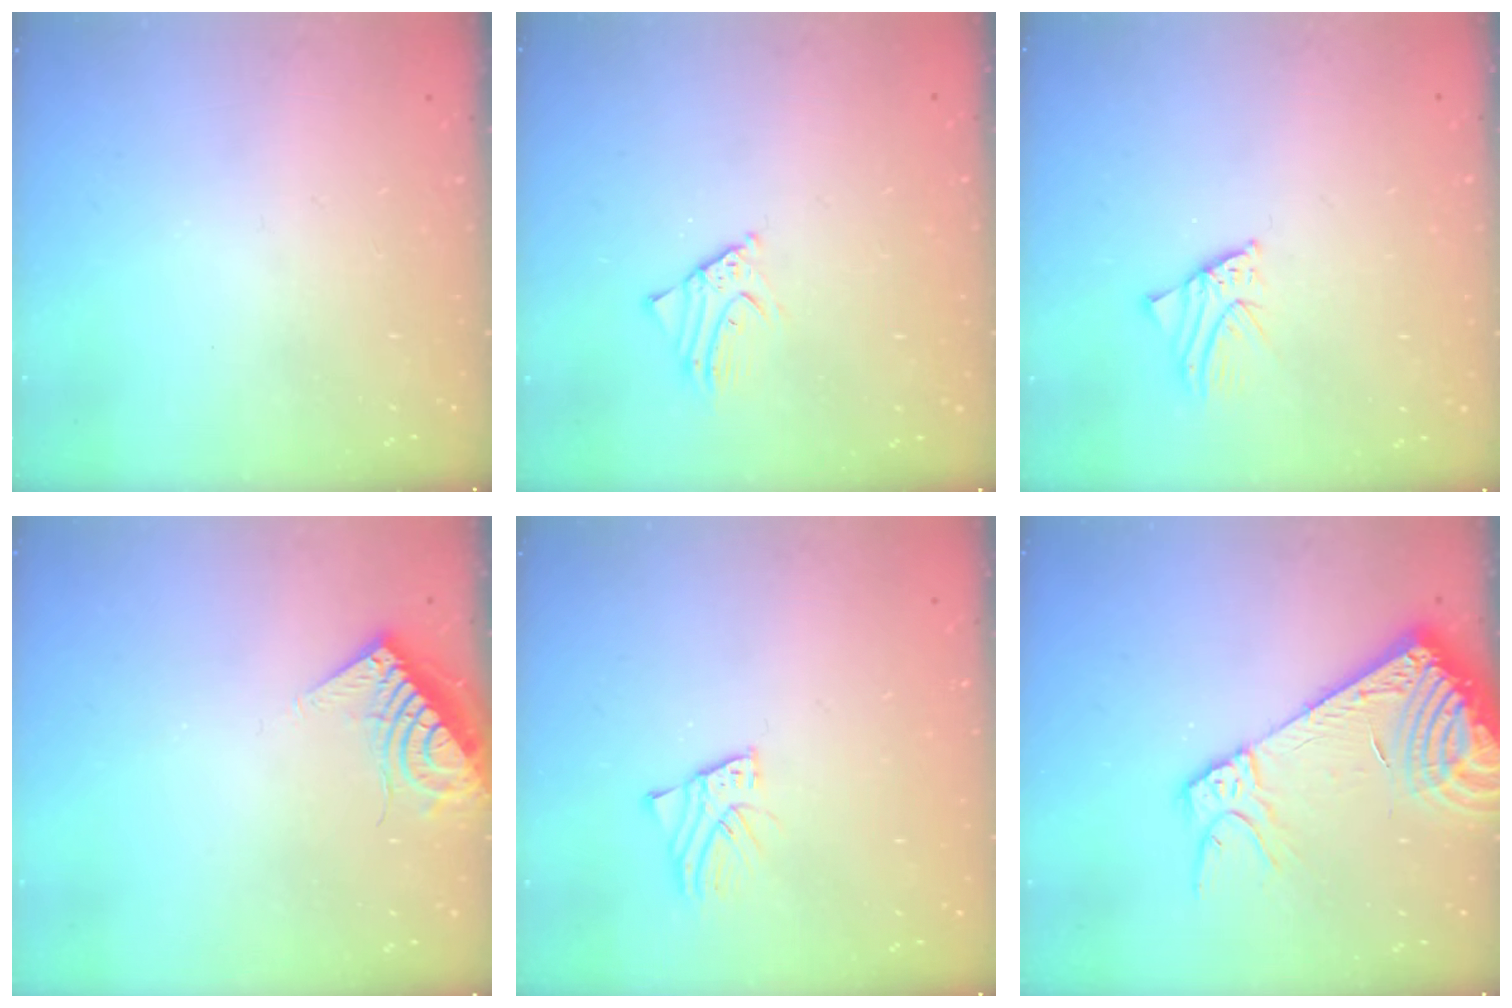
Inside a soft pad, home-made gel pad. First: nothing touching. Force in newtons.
{"total": 2.3, "press": 2.3, "slide": 0.2}
{"total": 1.5, "press": 1.5, "slide": 0.0}
{"total": 6.8, "press": 6.7, "slide": 0.8}
{"total": 2.4, "press": 2.4, "slide": 0.1}
{"total": 15.2, "press": 14.9, "slide": 3.4}